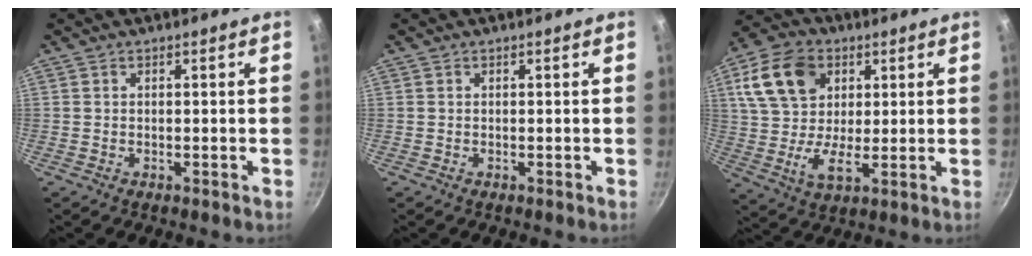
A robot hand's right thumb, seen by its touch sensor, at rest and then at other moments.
{"total": 0.0}
{"total": 15.3, "force": [5.4, 10.6, 9.6], "torque": [-0.159, -0.003, 0.094]}